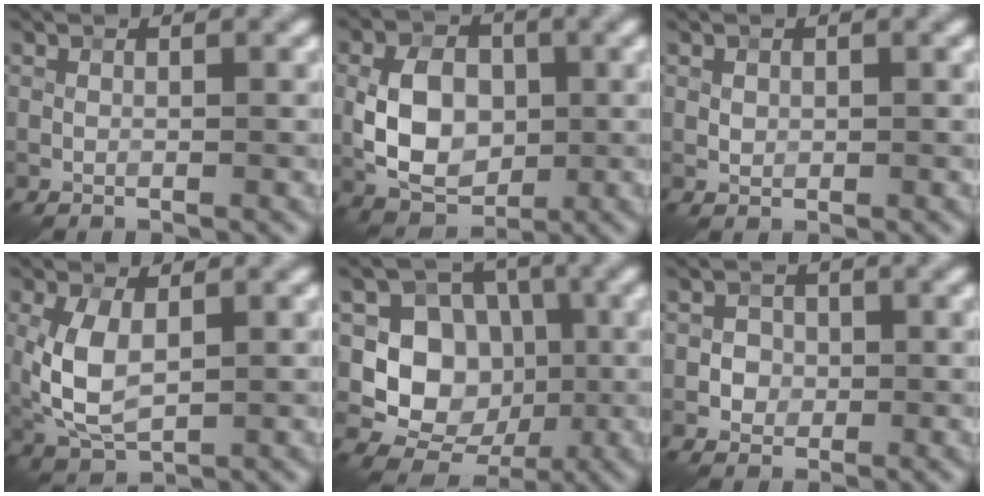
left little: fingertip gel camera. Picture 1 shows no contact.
{"total": 7.0, "force": [-0.5, 5.0, 4.8], "torque": [-0.096, 0.002, -0.014]}
{"total": 0.7, "force": [0.1, 0.6, 0.2], "torque": [-0.007, -0.001, 0.004]}
{"total": 5.4, "force": [0.2, 3.0, 4.4], "torque": [-0.108, -0.001, 0.010]}
{"total": 7.3, "force": [-1.0, 6.3, 3.5], "torque": [-0.042, -0.004, -0.025]}
{"total": 2.0, "force": [-0.3, 1.9, 0.6], "torque": [-0.005, -0.003, -0.004]}